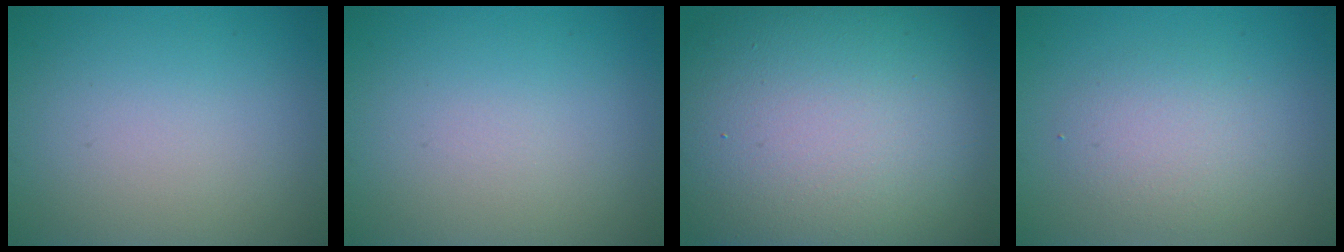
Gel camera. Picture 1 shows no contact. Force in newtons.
{"total": 0.0}
{"total": 18.7, "press": 18.7, "slide": 1.0}
{"total": 2.7, "press": 2.7, "slide": 0.2}